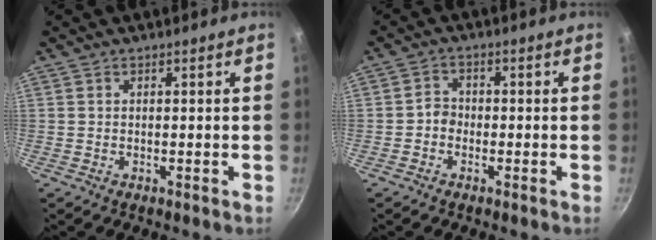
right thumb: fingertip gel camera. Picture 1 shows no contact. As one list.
[{"total": 2.5, "force": [-1.0, 2.1, 0.9], "torque": [-0.002, 0.016, -0.023]}]